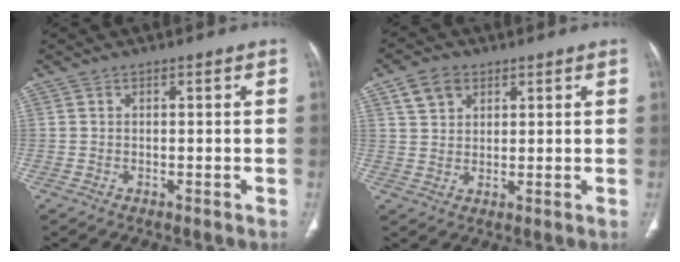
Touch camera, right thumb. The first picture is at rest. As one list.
[{"total": 5.4, "force": [2.8, 3.9, 2.5], "torque": [-0.028, -0.009, 0.054]}]